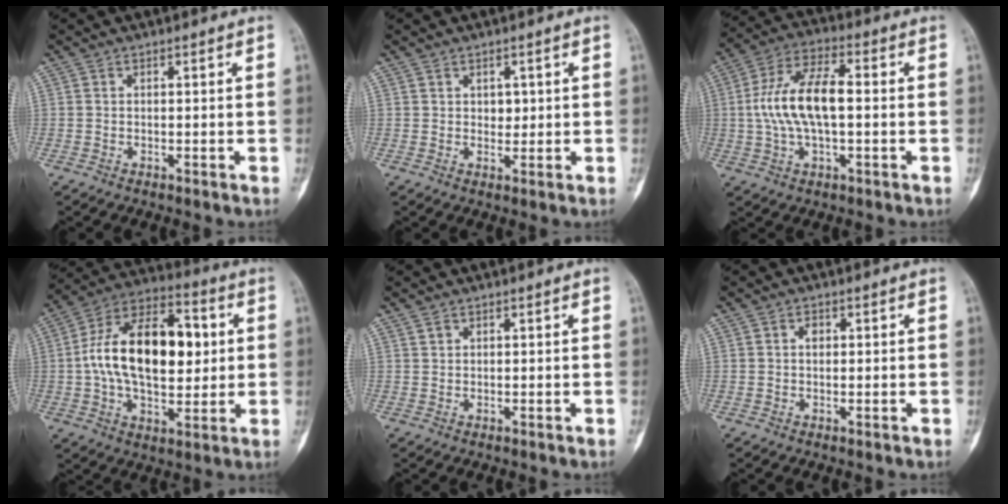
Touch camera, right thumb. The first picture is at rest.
{"total": 2.1, "force": [0.7, 1.6, 1.2], "torque": [-0.005, -0.003, 0.012]}
{"total": 13.1, "force": [0.1, 5.9, 11.7], "torque": [-0.233, 0.027, -0.002]}
{"total": 21.9, "force": [2.0, 12.4, 17.9], "torque": [-0.280, 0.021, 0.029]}
{"total": 0.9, "force": [0.6, 0.6, 0.2], "torque": [0.002, -0.001, 0.011]}
{"total": 1.5, "force": [0.3, 1.1, 0.9], "torque": [-0.007, 0.002, 0.002]}